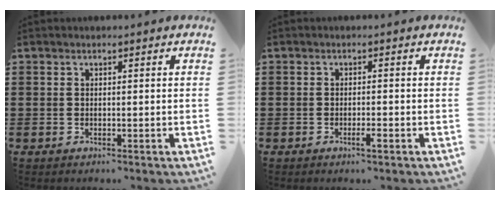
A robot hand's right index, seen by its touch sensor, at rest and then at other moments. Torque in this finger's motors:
{"motor_torque": [0.51, 0.42, 0.14, 0.04]}